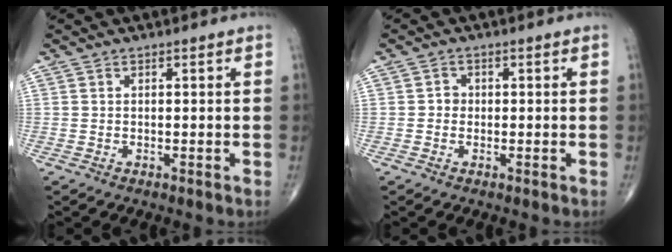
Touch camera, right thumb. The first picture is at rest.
{"total": 1.5, "force": [-0.2, 1.4, 0.5], "torque": [0.001, 0.006, -0.007]}